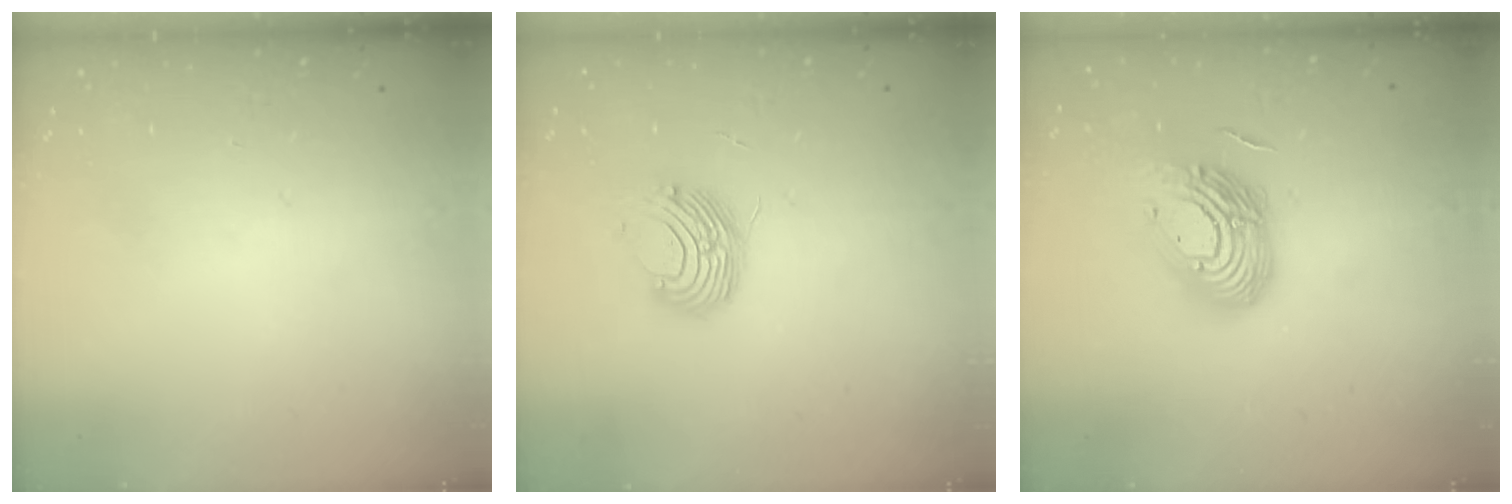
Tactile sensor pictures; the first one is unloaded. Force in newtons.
{"total": 11.4, "press": 11.3, "slide": 1.1}
{"total": 17.3, "press": 17.2, "slide": 1.2}